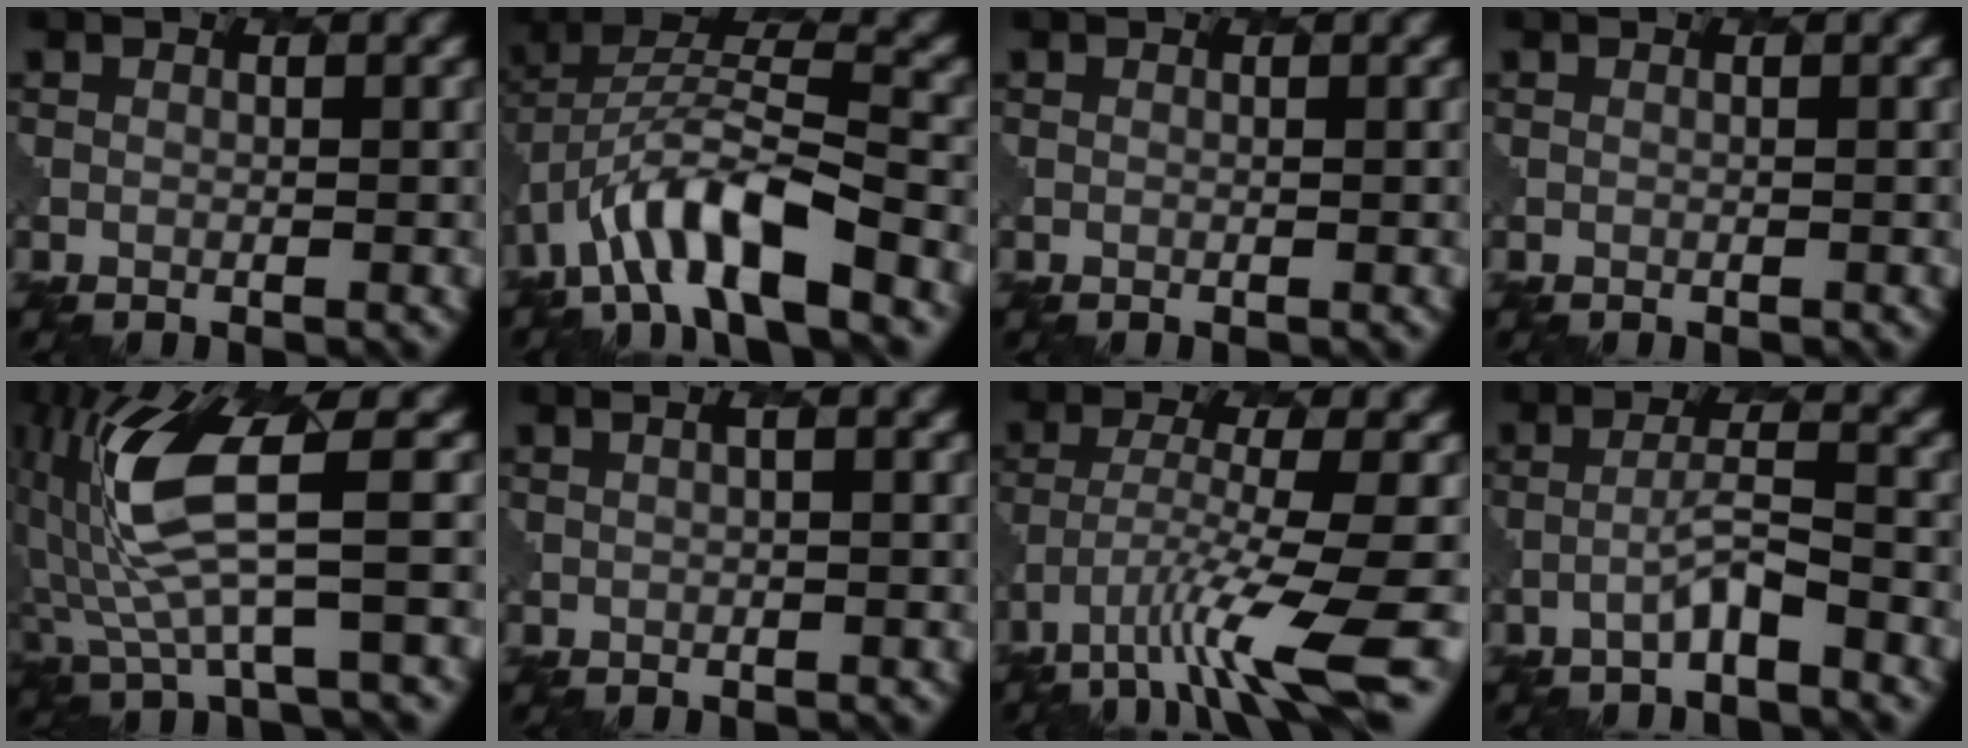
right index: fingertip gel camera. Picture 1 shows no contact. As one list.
[{"total": 9.1, "force": [-4.9, 2.9, 7.1], "torque": [-0.121, 0.014, -0.088]}, {"total": 0.0}, {"total": 0.0}, {"total": 7.9, "force": [0.9, 2.0, 7.7], "torque": [-0.171, -0.002, 0.026]}, {"total": 1.2, "force": [0.5, 0.3, 1.1], "torque": [-0.012, 0.002, 0.007]}, {"total": 7.4, "force": [-3.8, 0.9, 6.2], "torque": [-0.111, -0.008, -0.068]}, {"total": 2.2, "force": [-1.2, 0.1, 1.8], "torque": [-0.035, 0.013, -0.025]}]